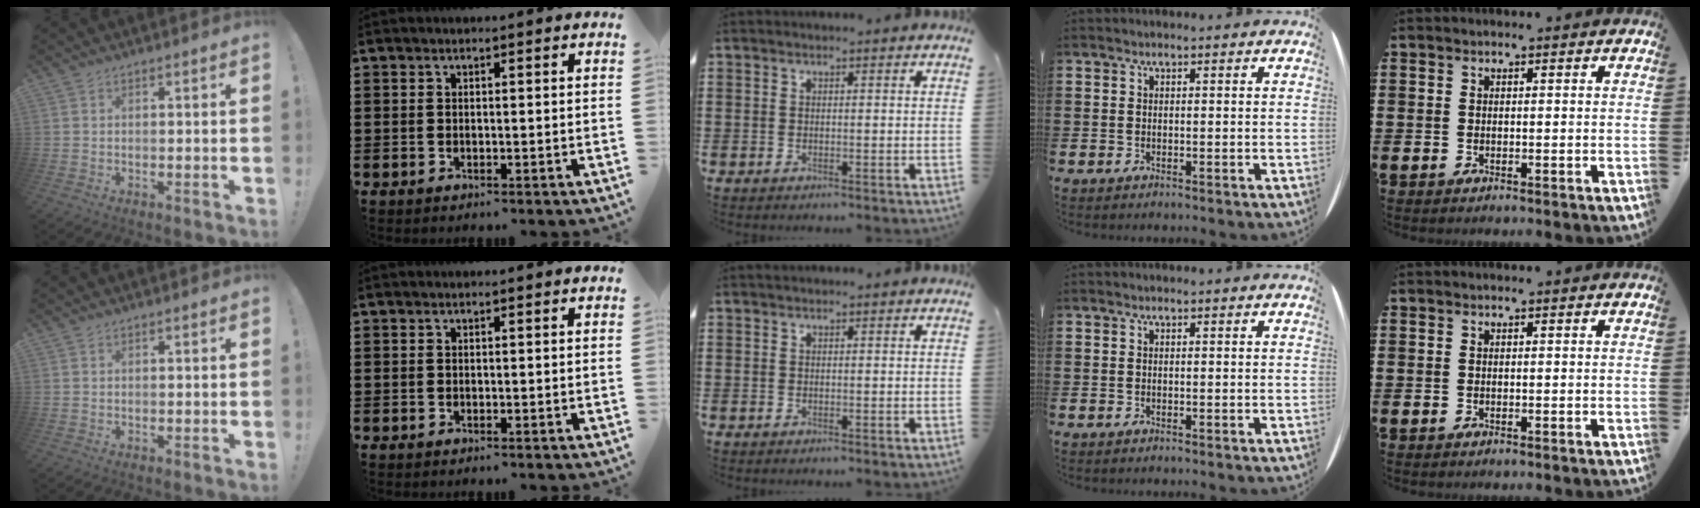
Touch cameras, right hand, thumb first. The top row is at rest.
{}